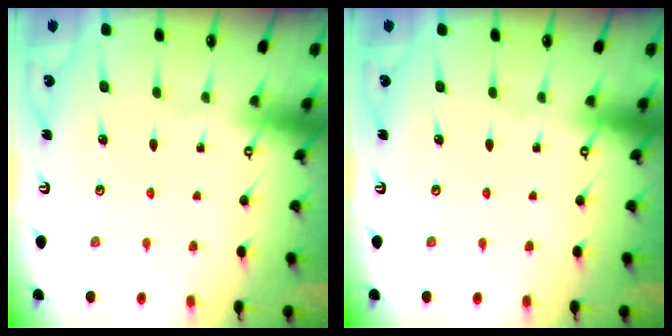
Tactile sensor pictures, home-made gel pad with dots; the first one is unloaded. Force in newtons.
{"total": 0.0}